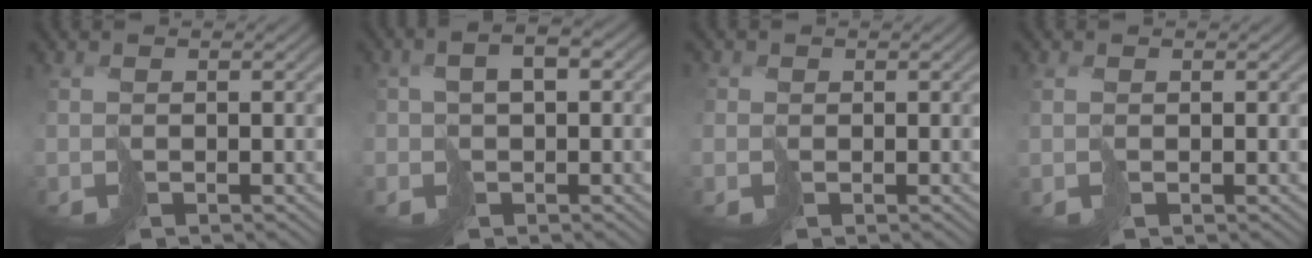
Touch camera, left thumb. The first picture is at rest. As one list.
[{"total": 3.9, "force": [0.3, 2.4, 3.0], "torque": [-0.063, 0.006, 0.004]}, {"total": 1.4, "force": [-0.2, 1.3, 0.3], "torque": [-0.009, -0.005, -0.005]}, {"total": 0.6, "force": [0.2, 0.2, 0.5], "torque": [-0.013, -0.002, 0.005]}]